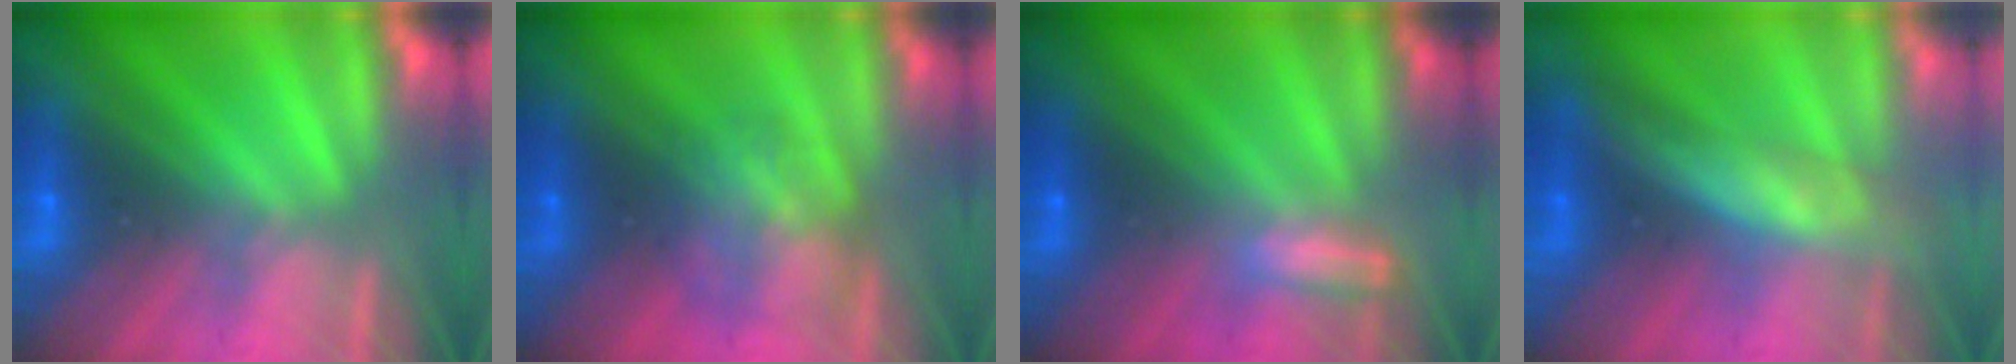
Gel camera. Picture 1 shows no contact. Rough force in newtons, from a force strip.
{"total": 2.9}
{"total": 1.3}
{"total": 3.4}